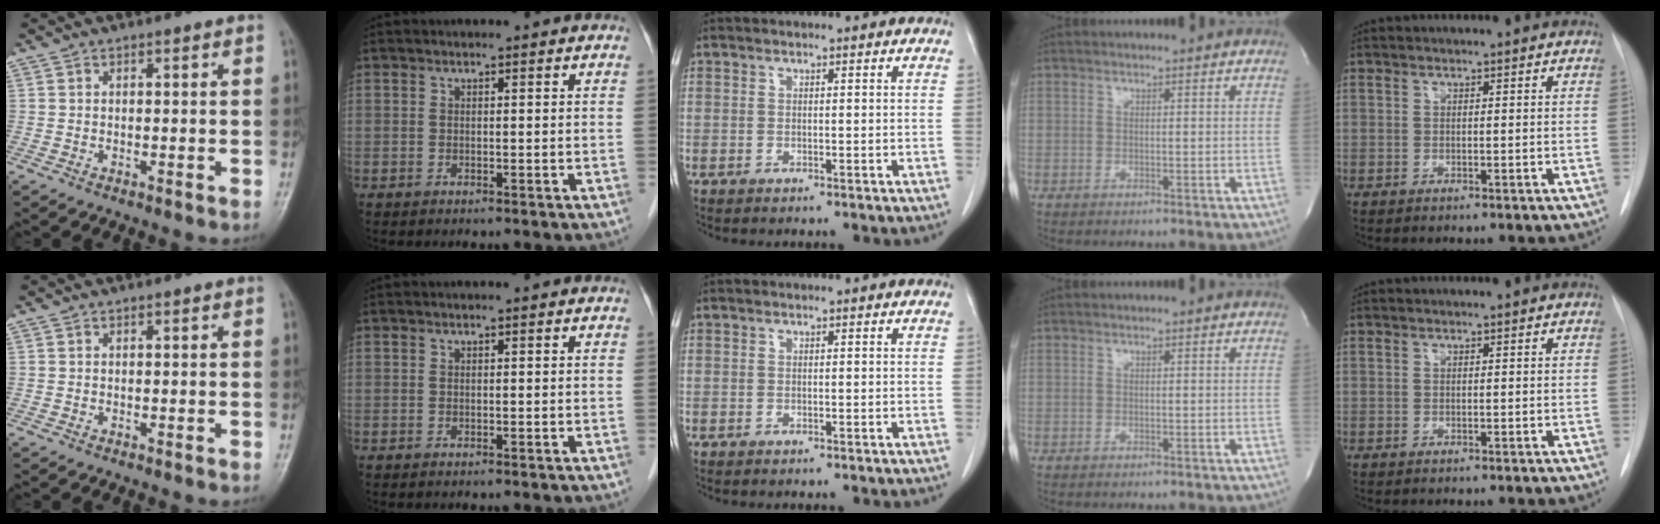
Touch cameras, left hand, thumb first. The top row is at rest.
{}